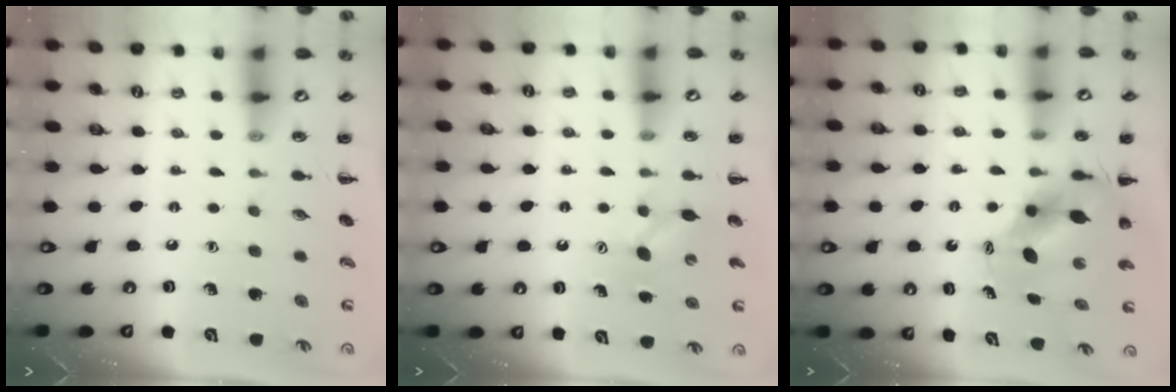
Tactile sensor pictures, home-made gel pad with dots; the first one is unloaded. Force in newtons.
{"total": 4.1, "press": 3.9, "slide": 1.2}
{"total": 6.5, "press": 6.4, "slide": 1.3}